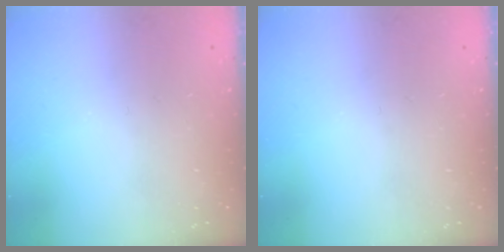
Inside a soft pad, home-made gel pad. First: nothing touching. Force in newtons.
{"total": 0.0}